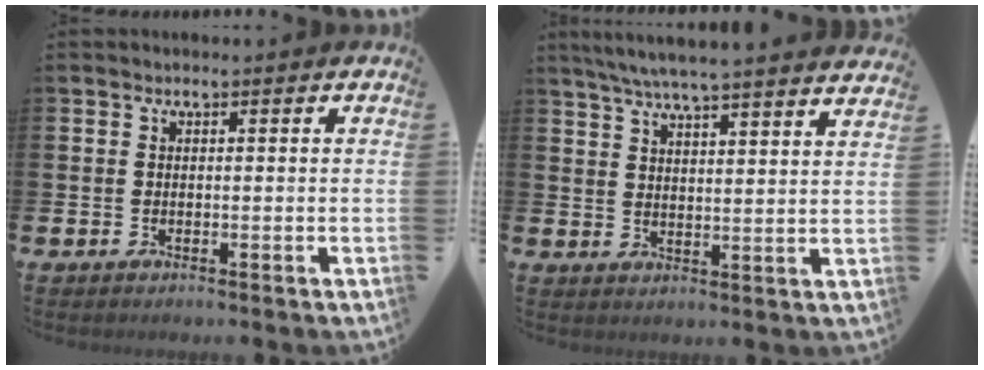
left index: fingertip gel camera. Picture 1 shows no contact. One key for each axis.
{"total": 6.3, "fx": 6.0, "fy": -0.2, "fz": 1.8, "tx": -0.052, "ty": -0.032, "tz": 0.106}